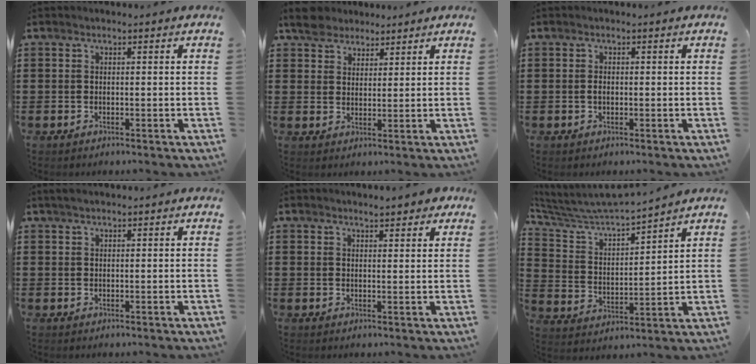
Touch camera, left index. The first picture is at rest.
{"total": 4.8, "force": [4.1, 2.3, 1.0], "torque": [-0.030, -0.001, 0.075]}
{"total": 0.9, "force": [-0.1, 0.5, 0.7], "torque": [-0.017, -0.001, -0.002]}
{"total": 1.0, "force": [0.8, 0.1, 0.6], "torque": [-0.013, 0.002, 0.016]}
{"total": 2.7, "force": [2.4, 0.4, 1.0], "torque": [-0.018, 0.000, 0.044]}
{"total": 6.5, "force": [6.3, 0.5, 1.7], "torque": [-0.066, -0.043, 0.104]}